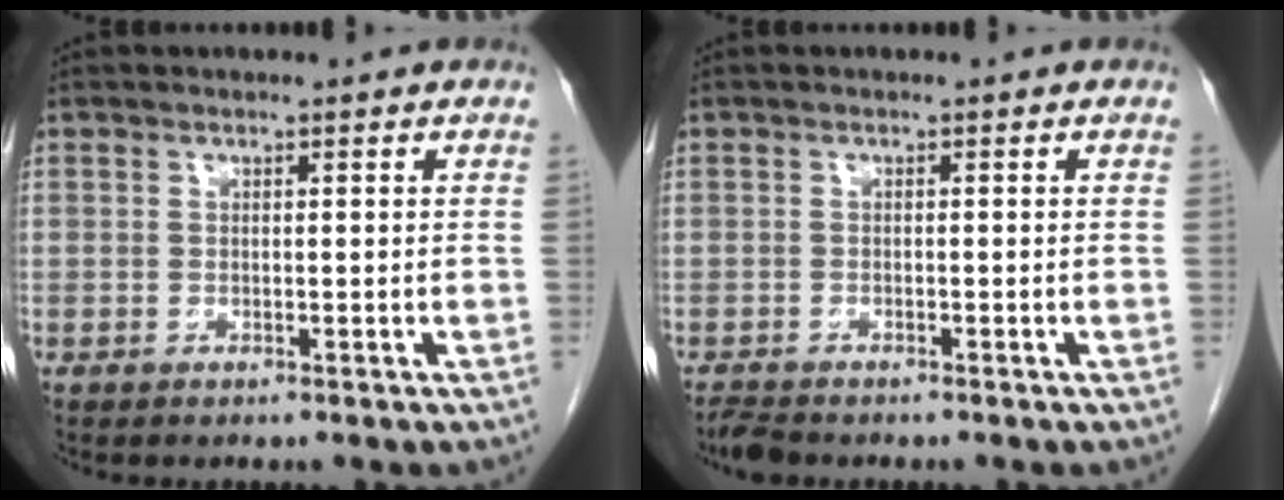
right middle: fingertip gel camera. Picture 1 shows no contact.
{"total": 2.6, "force": [-2.3, 0.6, 0.9], "torque": [-0.022, -0.008, -0.039]}